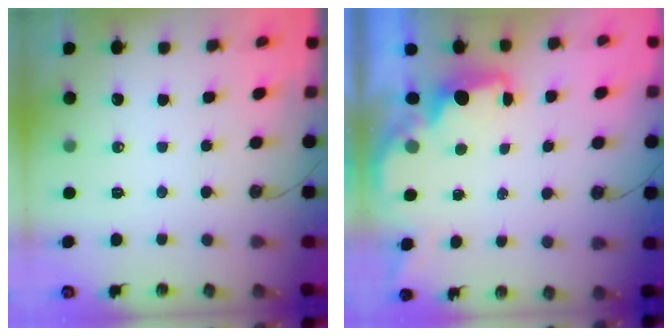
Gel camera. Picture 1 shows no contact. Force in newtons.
{"total": 2.1, "press": 1.9, "slide": 0.8}